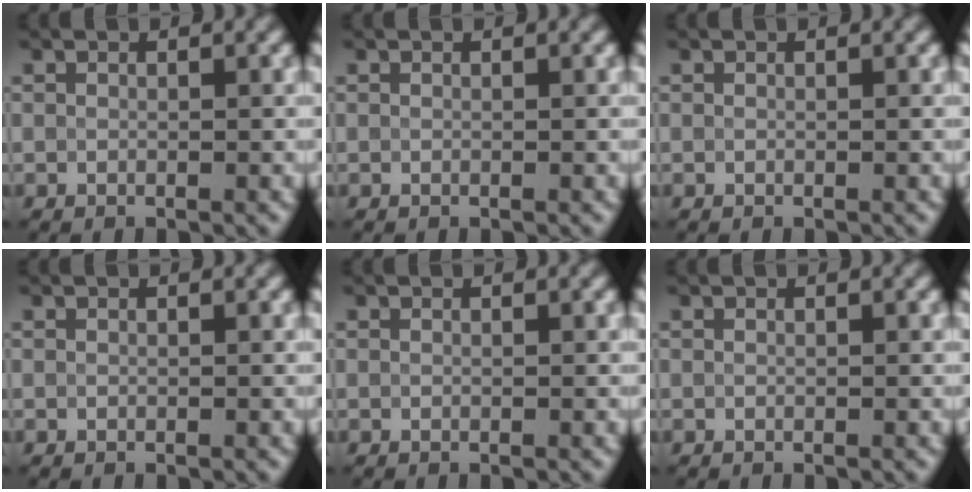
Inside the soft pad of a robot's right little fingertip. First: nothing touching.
{"total": 0.0}
{"total": 0.0}
{"total": 0.0}
{"total": 0.0}
{"total": 0.0}